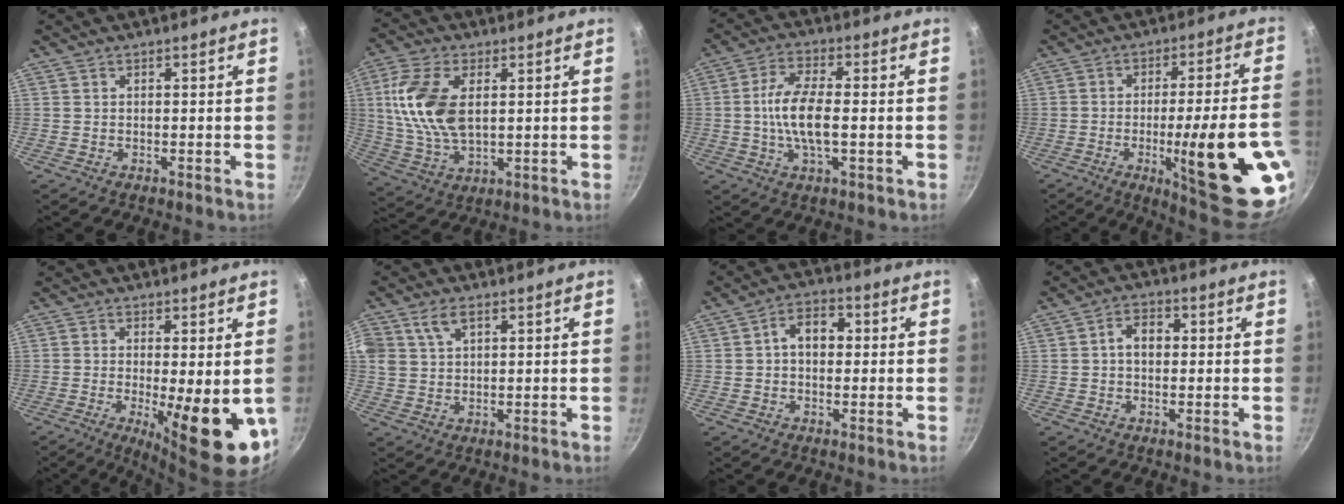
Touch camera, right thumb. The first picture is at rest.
{"total": 14.0, "force": [2.6, 7.8, 11.4], "torque": [-0.222, -0.004, 0.053]}
{"total": 10.0, "force": [-0.6, 4.0, 9.2], "torque": [-0.180, 0.011, -0.020]}
{"total": 24.0, "force": [-6.9, 4.7, 22.5], "torque": [-0.291, 0.011, -0.087]}
{"total": 14.7, "force": [-3.2, 4.3, 13.7], "torque": [-0.179, -0.015, -0.034]}
{"total": 6.4, "force": [3.0, 4.0, 4.0], "torque": [-0.070, 0.007, 0.059]}
{"total": 6.3, "force": [0.6, 4.5, 4.5], "torque": [-0.041, 0.016, 0.000]}
{"total": 4.7, "force": [0.3, 3.4, 3.2], "torque": [-0.033, 0.013, -0.002]}